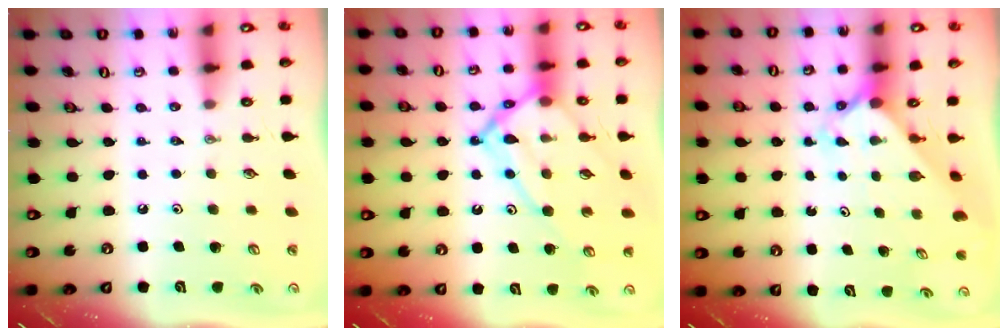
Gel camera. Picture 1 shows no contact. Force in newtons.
{"total": 15.8, "press": 15.8, "slide": 1.4}
{"total": 2.5, "press": 2.5, "slide": 0.3}